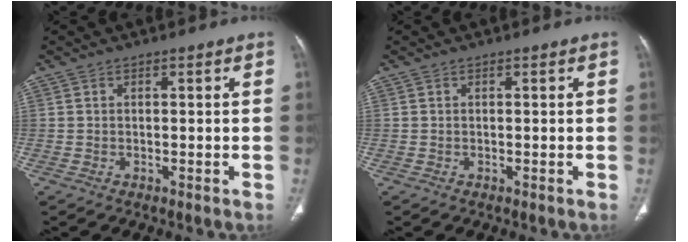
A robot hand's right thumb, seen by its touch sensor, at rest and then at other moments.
{"total": 0.0}